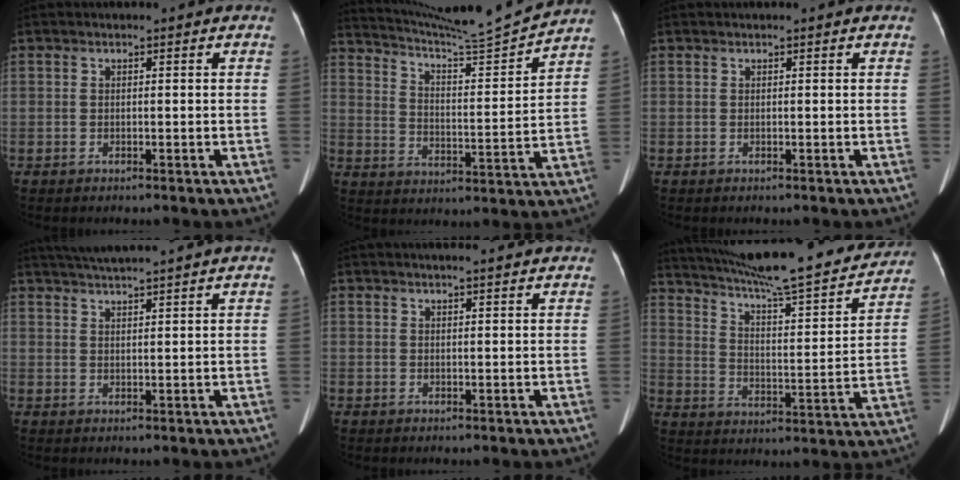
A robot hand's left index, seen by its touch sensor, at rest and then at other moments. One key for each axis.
{"total": 14.5, "fx": 13.9, "fy": -2.4, "fz": 3.2, "tx": -0.066, "ty": -0.037, "tz": 0.216}
{"total": 0.0}
{"total": 8.7, "fx": 7.8, "fy": -1.2, "fz": 3.5, "tx": -0.061, "ty": 0.025, "tz": 0.114}
{"total": 6.1, "fx": 5.6, "fy": 0.3, "fz": 2.6, "tx": -0.034, "ty": 0.016, "tz": 0.062}
{"total": 27.2, "fx": 23.8, "fy": 3.0, "fz": 12.8, "tx": -0.213, "ty": -0.028, "tz": 0.327}